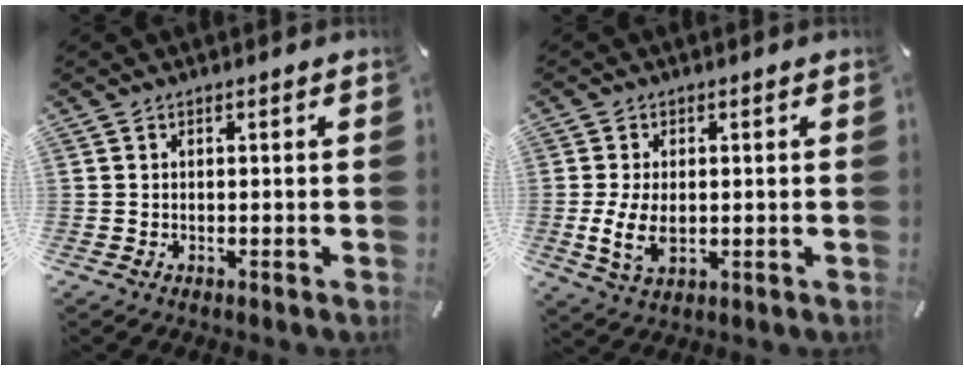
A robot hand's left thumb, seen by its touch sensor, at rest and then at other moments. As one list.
[{"total": 7.1, "force": [-0.8, 4.4, 5.5], "torque": [-0.127, -0.002, -0.015]}]